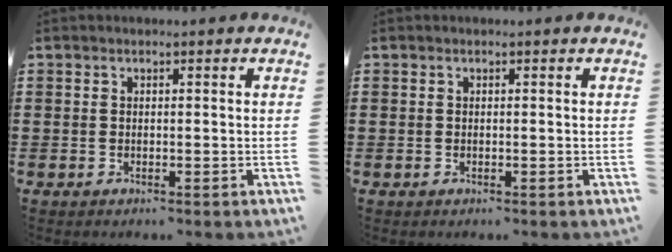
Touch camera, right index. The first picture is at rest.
{"total": 0.0}